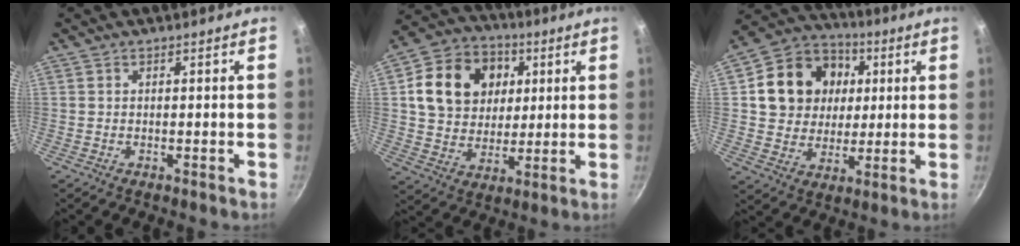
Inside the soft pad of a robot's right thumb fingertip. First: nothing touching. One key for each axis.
{"total": 16.9, "fx": 4.2, "fy": 13.7, "fz": 9.0, "tx": -0.134, "ty": 0.007, "tz": 0.069}
{"total": 16.4, "fx": 3.3, "fy": 14.0, "fz": 7.9, "tx": -0.116, "ty": 0.014, "tz": 0.053}